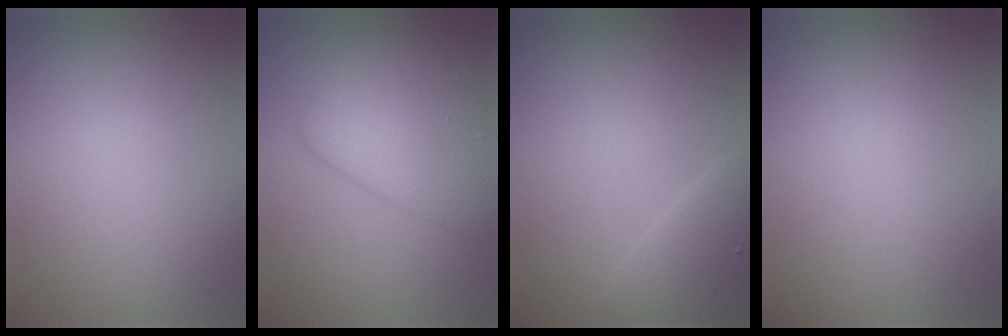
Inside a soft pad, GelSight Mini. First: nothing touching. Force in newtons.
{"total": 5.5, "press": 5.5, "slide": 0.2}
{"total": 2.6, "press": 2.6, "slide": 0.2}
{"total": 0.0}